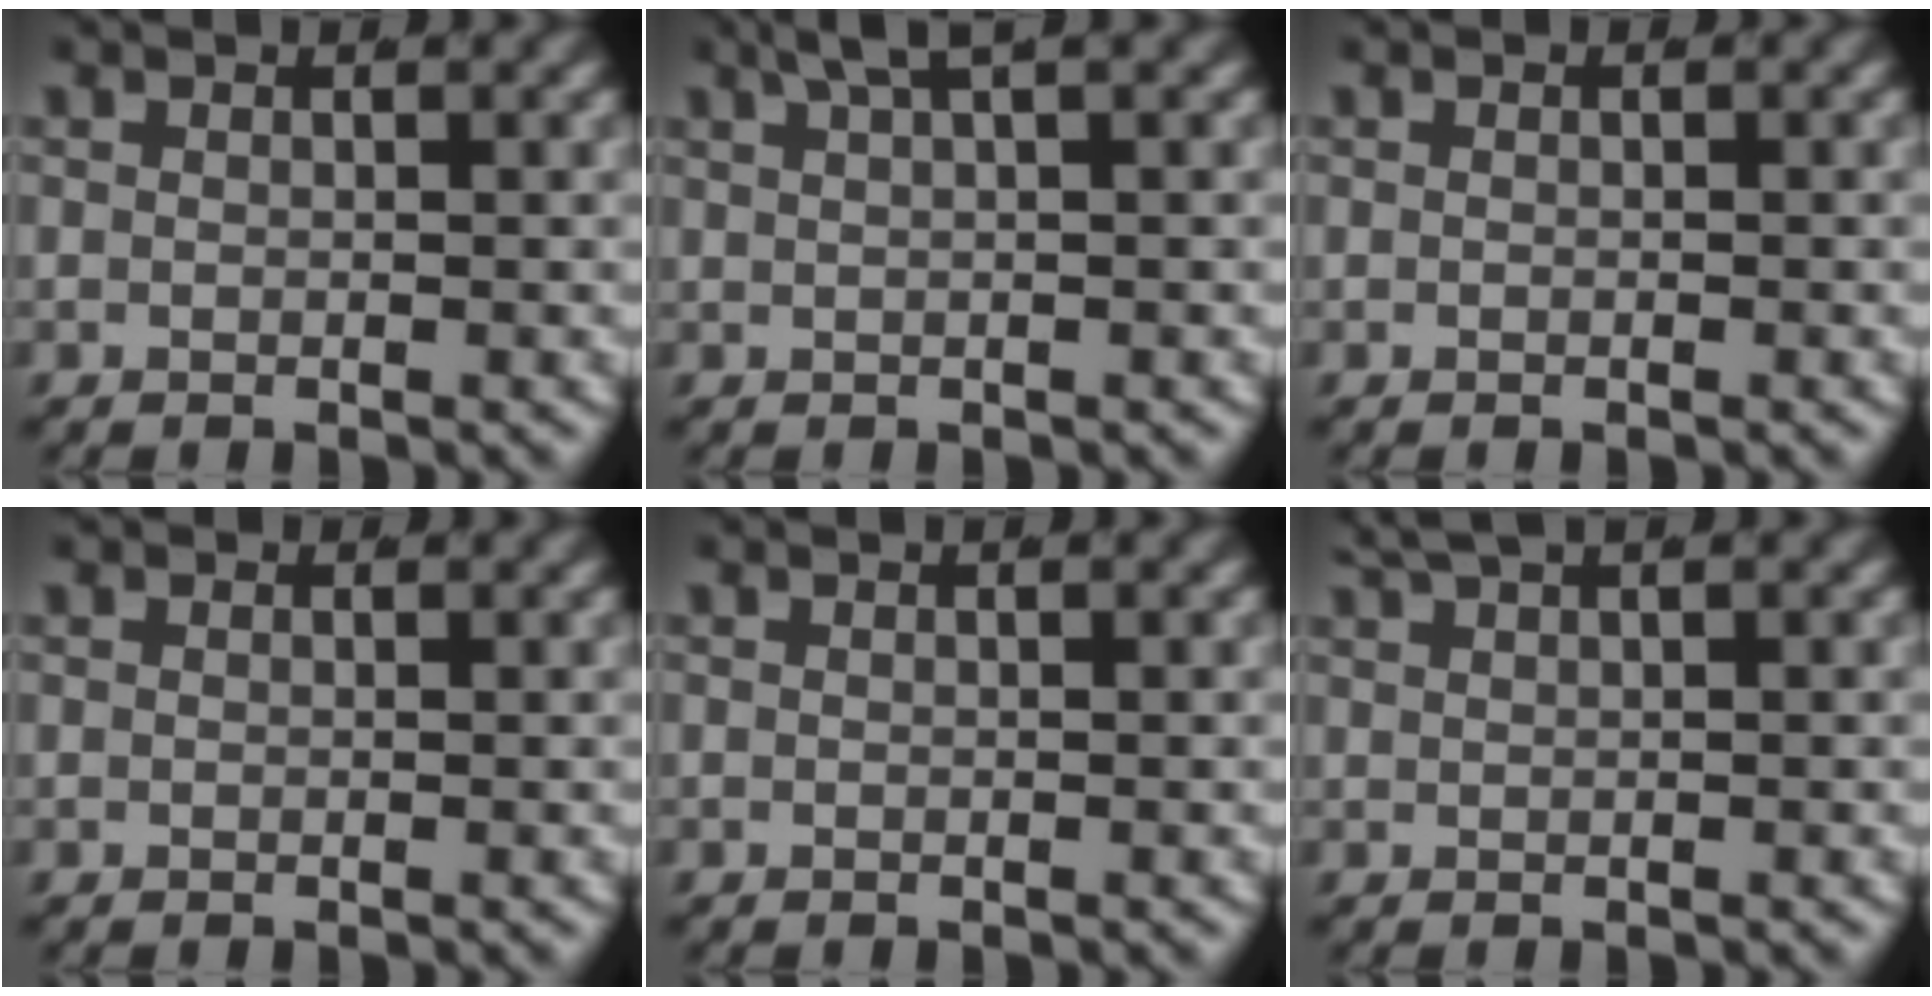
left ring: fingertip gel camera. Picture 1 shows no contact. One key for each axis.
{"total": 3.2, "fx": 2.4, "fy": 0.1, "fz": 2.1, "tx": -0.029, "ty": 0.012, "tz": 0.041}
{"total": 0.0}
{"total": 0.0}
{"total": 0.0}
{"total": 2.0, "fx": 1.7, "fy": -0.1, "fz": 1.0, "tx": -0.013, "ty": 0.007, "tz": 0.031}